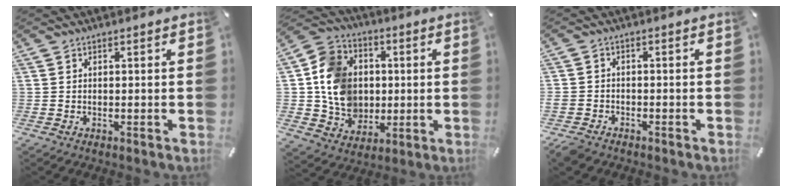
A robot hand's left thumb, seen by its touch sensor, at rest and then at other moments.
{"total": 14.5, "force": [-0.2, 12.8, 6.8], "torque": [-0.142, 0.025, 0.007]}
{"total": 3.4, "force": [-2.3, 2.3, 0.9], "torque": [-0.035, 0.009, -0.050]}